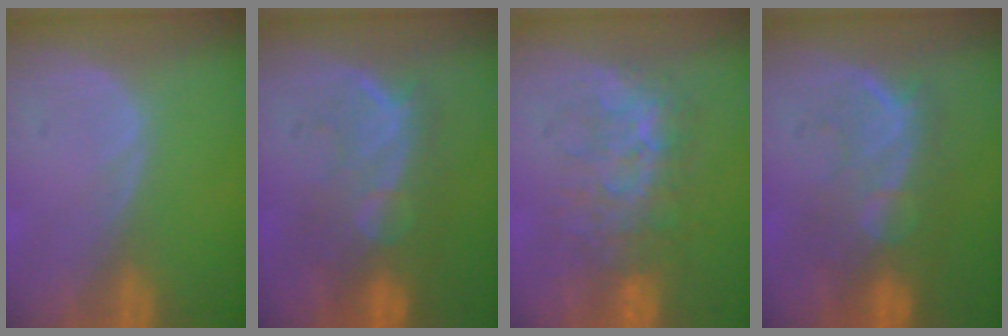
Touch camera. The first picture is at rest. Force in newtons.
{"total": 9.4, "press": 8.7, "slide": 3.4}
{"total": 7.7, "press": 7.5, "slide": 1.4}
{"total": 9.4, "press": 8.7, "slide": 3.4}